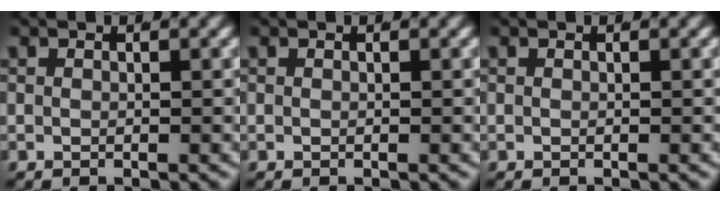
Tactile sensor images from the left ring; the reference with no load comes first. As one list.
[{"total": 0.0}, {"total": 0.0}]